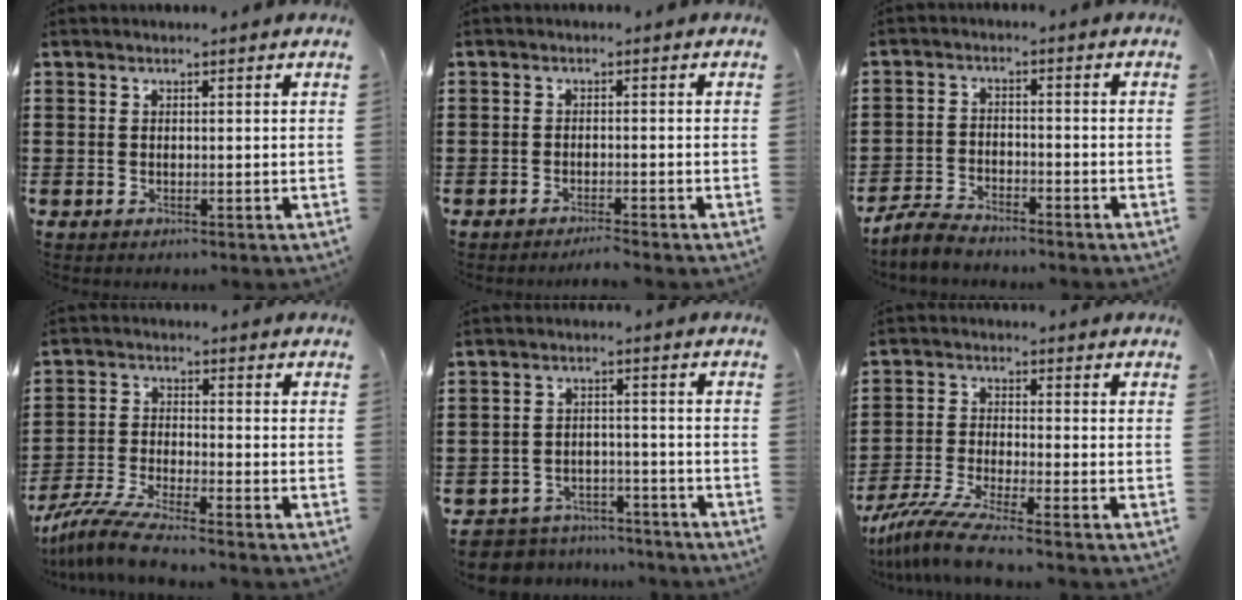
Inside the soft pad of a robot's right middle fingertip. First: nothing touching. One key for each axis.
{"total": 1.6, "fx": -1.5, "fy": -0.2, "fz": 0.5, "tx": -0.008, "ty": 0.001, "tz": -0.029}
{"total": 4.1, "fx": -4.0, "fy": 0.5, "fz": 1.0, "tx": -0.034, "ty": -0.001, "tz": -0.084}
{"total": 6.7, "fx": -5.9, "fy": -0.1, "fz": 3.3, "tx": -0.084, "ty": -0.017, "tz": -0.117}
{"total": 5.2, "fx": -5.1, "fy": 0.7, "fz": -0.2, "tx": -0.006, "ty": 0.008, "tz": -0.108}
{"total": 7.1, "fx": -5.8, "fy": 0.0, "fz": 4.1, "tx": -0.103, "ty": -0.022, "tz": -0.116}